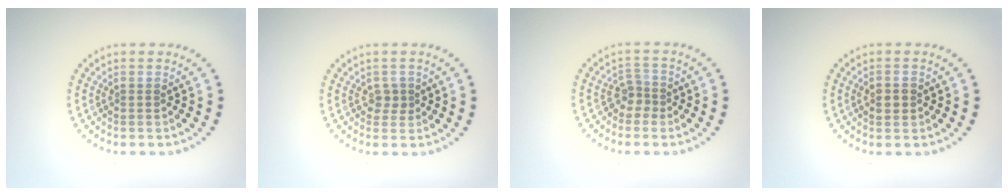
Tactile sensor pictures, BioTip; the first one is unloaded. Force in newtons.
{"total": 1.2, "press": 1.0, "slide": 0.6}
{"total": 1.8, "press": 1.3, "slide": 1.2}
{"total": 1.9, "press": 1.9, "slide": 0.1}